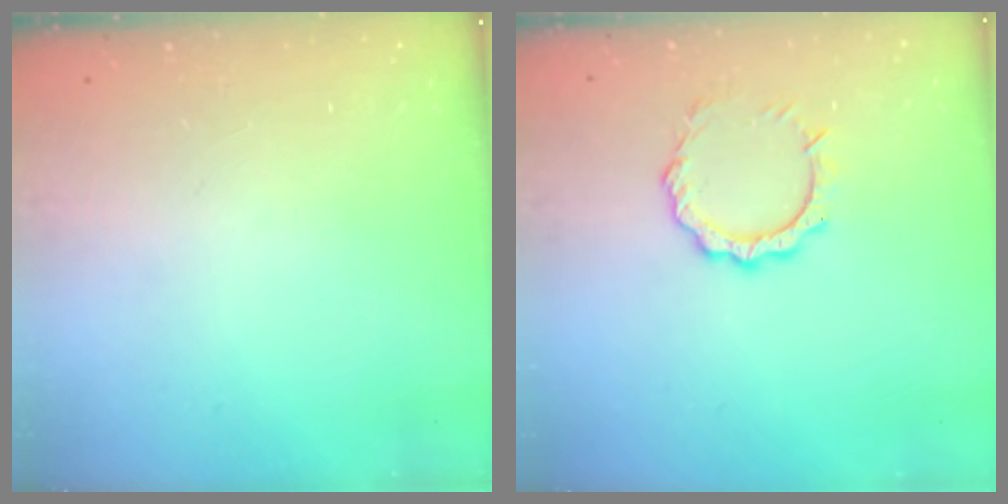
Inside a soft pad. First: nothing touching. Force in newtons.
{"total": 7.8, "press": 7.8, "slide": 0.6}